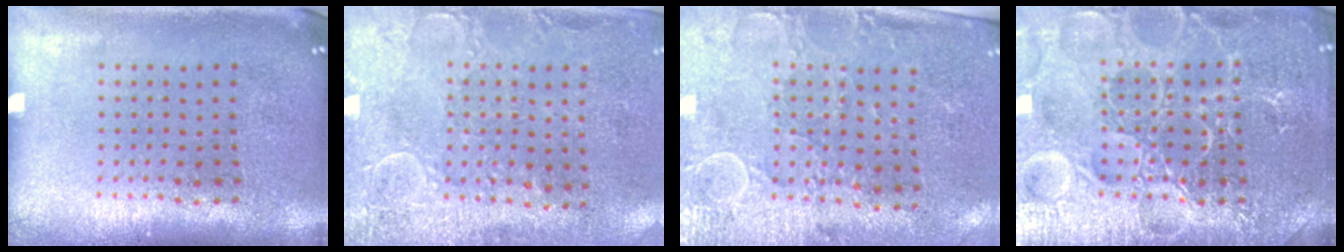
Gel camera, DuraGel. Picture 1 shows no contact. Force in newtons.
{"total": 2.9, "press": 2.3, "slide": 1.7}
{"total": 2.9, "press": 2.5, "slide": 1.5}
{"total": 7.3, "press": 7.3, "slide": 0.9}